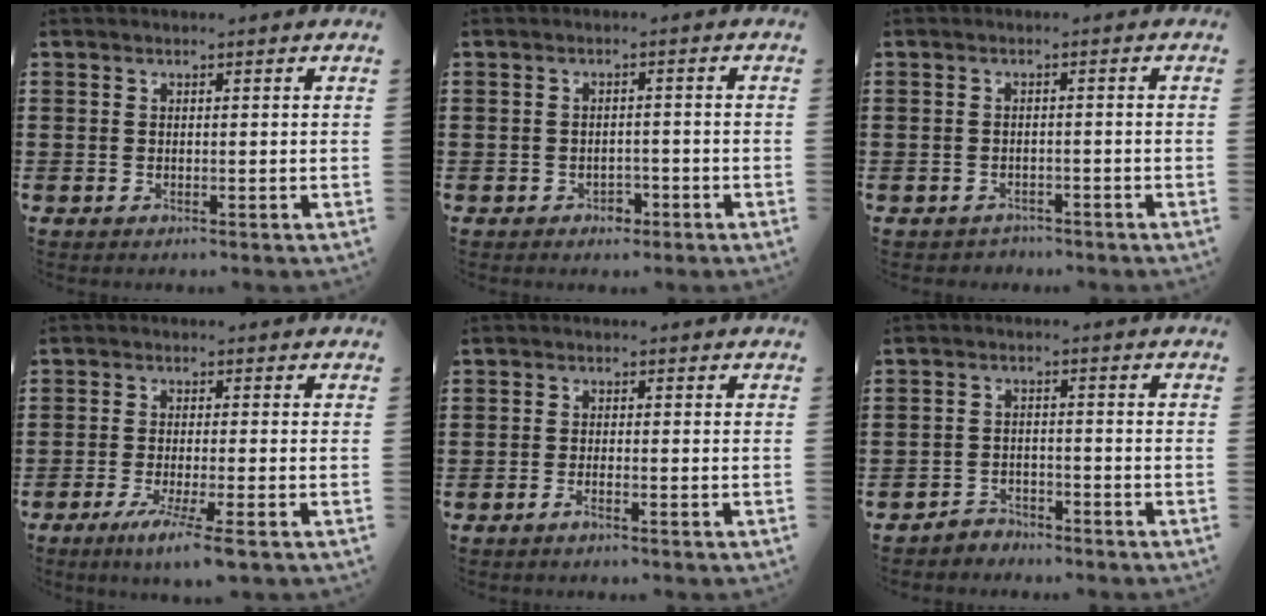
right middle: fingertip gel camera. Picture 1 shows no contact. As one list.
[{"total": 1.5, "force": [-1.1, 1.0, 0.4], "torque": [-0.013, -0.001, -0.025]}, {"total": 1.2, "force": [-1.1, 0.5, -0.1], "torque": [-0.004, 0.002, -0.027]}, {"total": 4.8, "force": [-3.0, -0.5, 3.7], "torque": [-0.072, -0.019, -0.053]}, {"total": 1.2, "force": [-0.8, 0.1, 0.8], "torque": [-0.015, -0.004, -0.014]}, {"total": 2.7, "force": [-2.6, 0.7, -0.2], "torque": [-0.005, 0.002, -0.058]}]